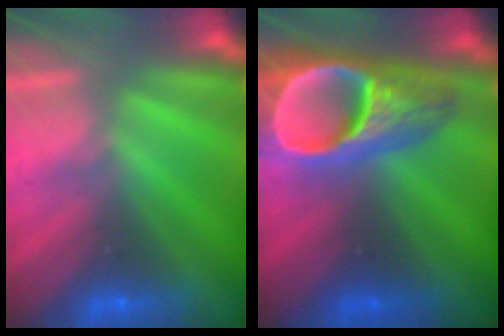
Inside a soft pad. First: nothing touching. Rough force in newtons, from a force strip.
{"total": 7.5}